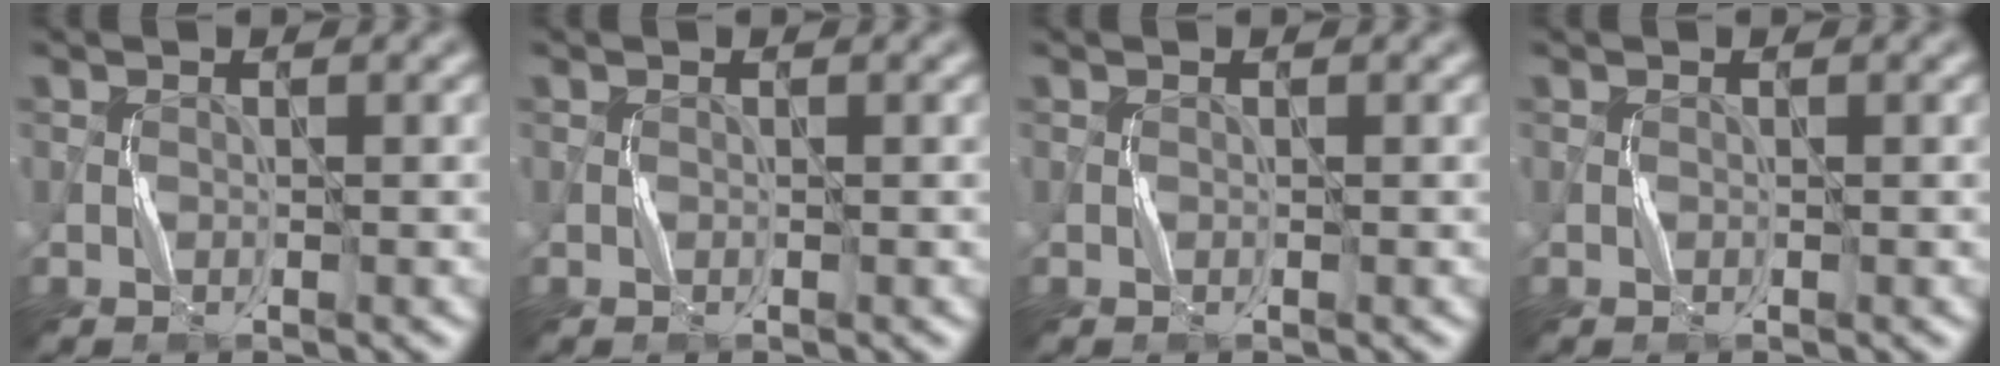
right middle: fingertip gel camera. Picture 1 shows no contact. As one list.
[{"total": 0.0}, {"total": 0.0}, {"total": 0.0}]